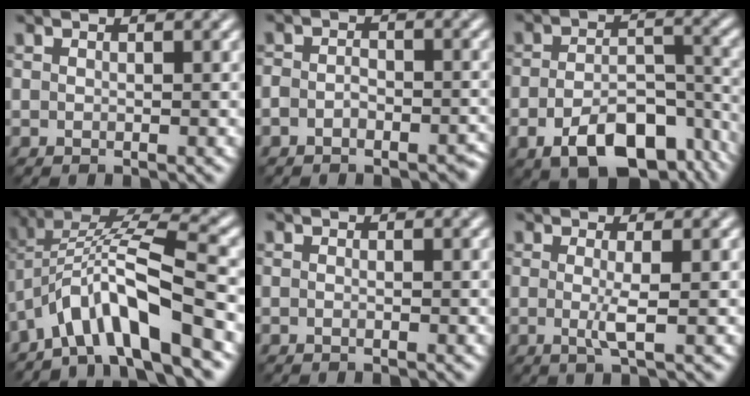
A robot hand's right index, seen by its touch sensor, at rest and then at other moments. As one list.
[{"total": 2.3, "force": [-2.0, 1.0, 0.3], "torque": [-0.010, 0.007, -0.022]}, {"total": 8.9, "force": [-5.5, 4.0, 5.7], "torque": [-0.100, -0.001, -0.072]}, {"total": 8.7, "force": [-5.3, 1.9, 6.6], "torque": [-0.115, 0.022, -0.089]}, {"total": 0.5, "force": [-0.5, -0.1, 0.1], "torque": [-0.004, -0.002, -0.009]}, {"total": 1.7, "force": [-0.7, 0.0, 1.5], "torque": [-0.037, -0.001, -0.007]}]